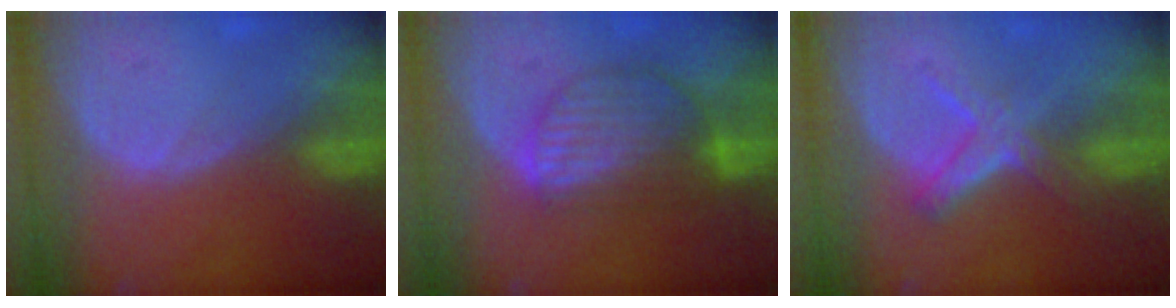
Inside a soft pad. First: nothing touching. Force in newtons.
{"total": 8.1, "press": 7.3, "slide": 3.6}
{"total": 5.5, "press": 5.4, "slide": 1.3}